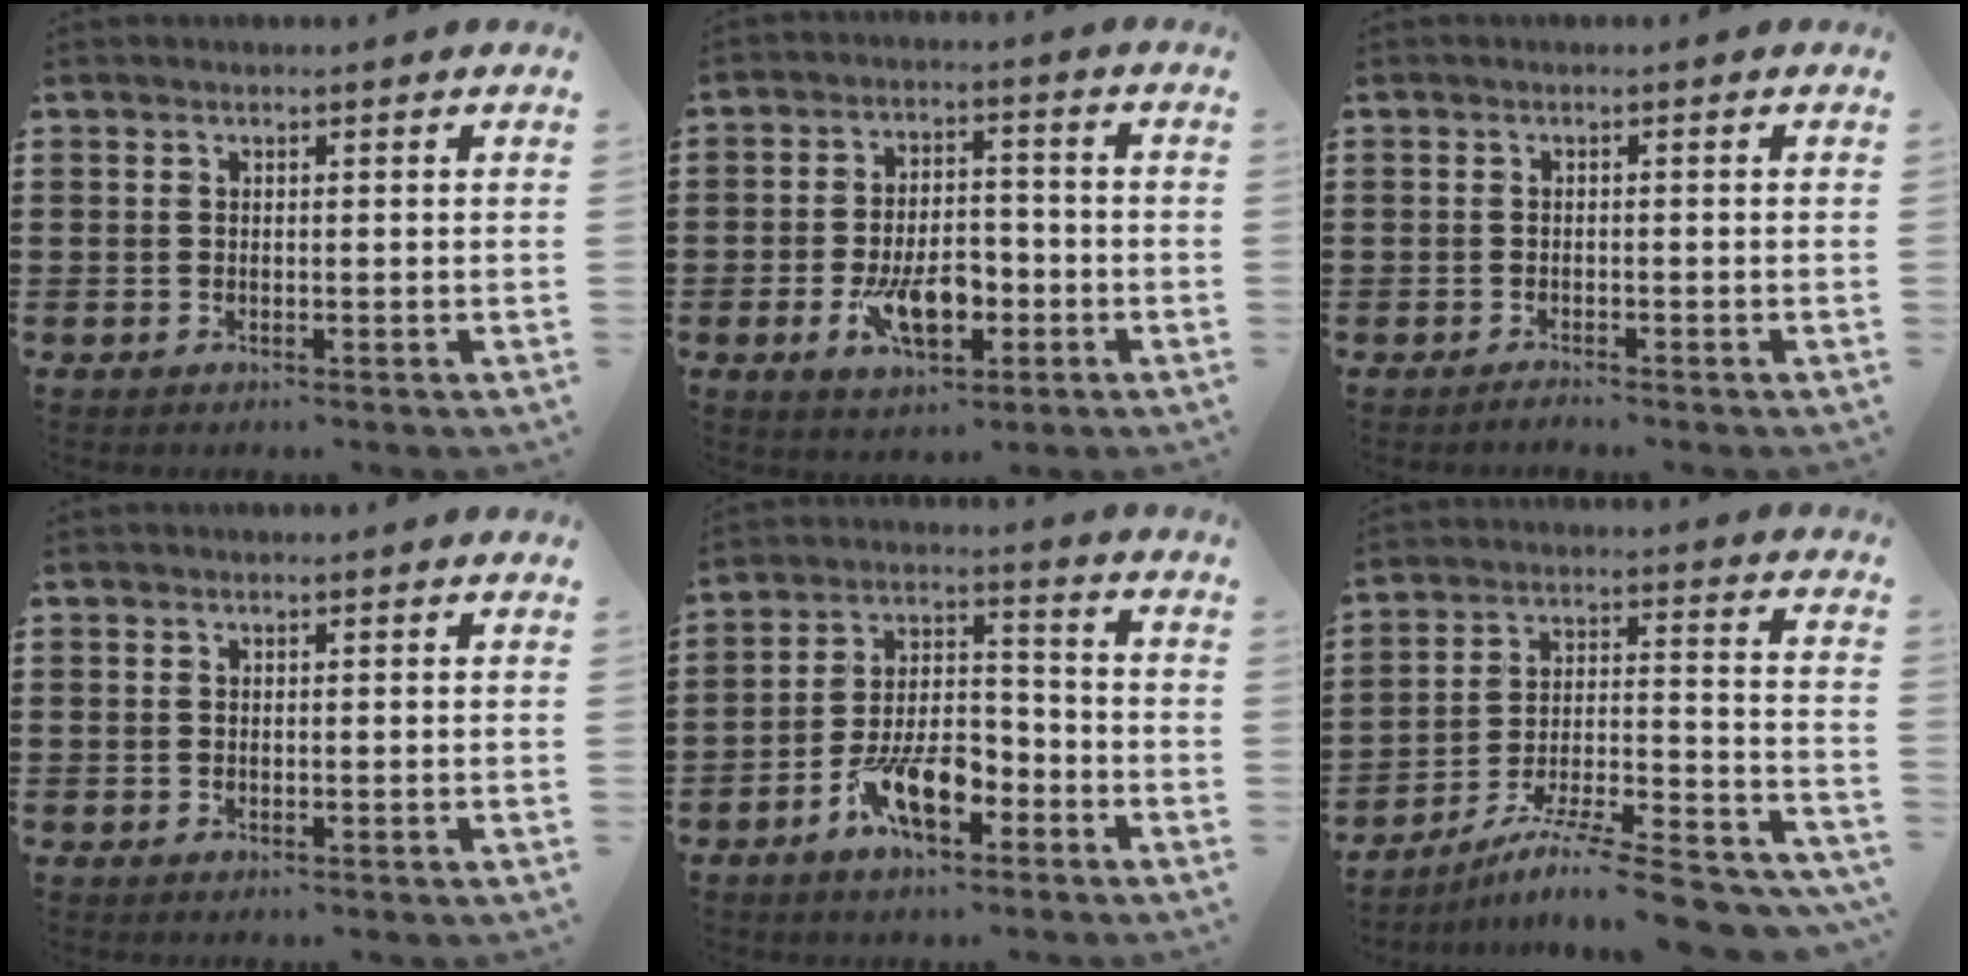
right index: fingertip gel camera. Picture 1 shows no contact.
{"total": 9.0, "force": [-3.3, 4.4, 7.1], "torque": [-0.117, -0.001, -0.056]}
{"total": 0.9, "force": [-0.9, -0.1, 0.0], "torque": [-0.002, 0.000, -0.018]}
{"total": 0.0}
{"total": 10.1, "force": [-5.5, 4.4, 7.2], "torque": [-0.144, 0.011, -0.097]}
{"total": 10.4, "force": [-8.6, 0.3, 5.8], "torque": [-0.082, 0.011, -0.168]}